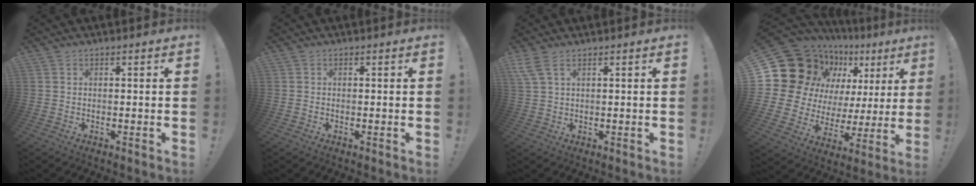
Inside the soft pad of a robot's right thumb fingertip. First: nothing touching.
{"total": 0.0}
{"total": 4.0, "force": [2.3, 1.2, 3.0], "torque": [-0.066, 0.000, 0.045]}
{"total": 20.0, "force": [10.2, 13.2, 11.1], "torque": [-0.188, -0.080, 0.218]}